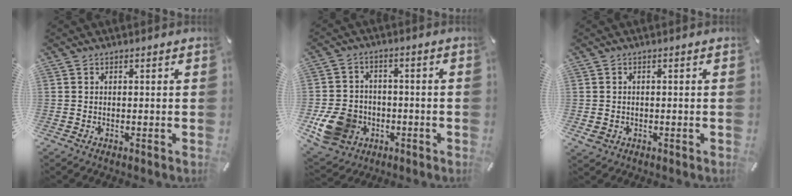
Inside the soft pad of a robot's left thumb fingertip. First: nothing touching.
{"total": 11.5, "force": [-3.7, 9.8, 4.9], "torque": [-0.108, 0.024, -0.061]}
{"total": 2.0, "force": [-0.5, 1.8, 0.8], "torque": [-0.015, 0.004, -0.011]}